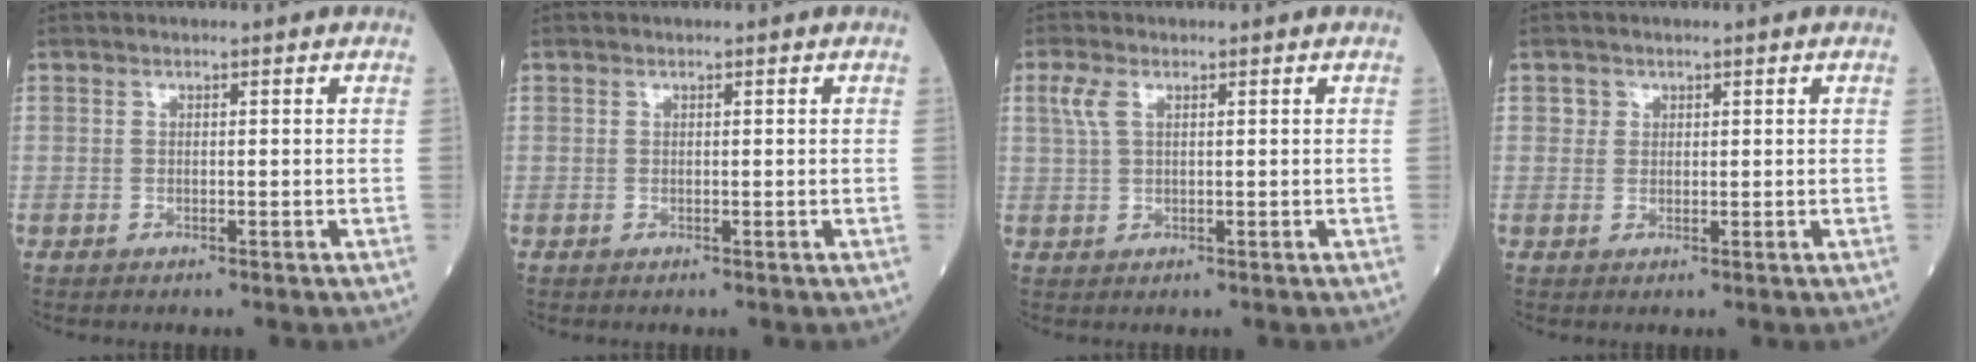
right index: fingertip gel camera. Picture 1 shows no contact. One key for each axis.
{"total": 0.0}
{"total": 2.8, "fx": 1.2, "fy": 1.2, "fz": 2.2, "tx": -0.063, "ty": 0.015, "tz": 0.031}
{"total": 1.2, "fx": 0.6, "fy": 1.1, "fz": 0.0, "tx": 0.011, "ty": -0.001, "tz": 0.004}